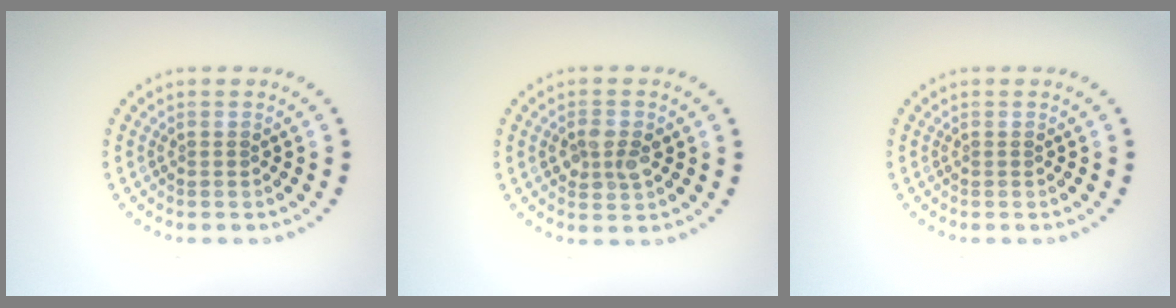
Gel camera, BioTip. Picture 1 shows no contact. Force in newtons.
{"total": 2.4, "press": 2.4, "slide": 0.2}
{"total": 0.0}